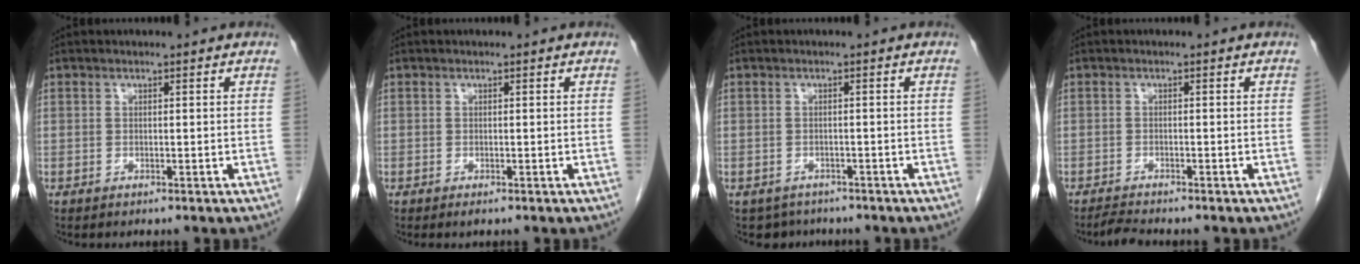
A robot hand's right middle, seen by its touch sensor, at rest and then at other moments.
{"total": 0.6, "force": [-0.4, 0.2, 0.4], "torque": [-0.005, -0.001, -0.005]}
{"total": 3.3, "force": [-2.7, 1.9, -0.1], "torque": [-0.001, 0.001, -0.039]}
{"total": 1.7, "force": [-1.6, -0.3, 0.3], "torque": [-0.015, -0.011, -0.031]}